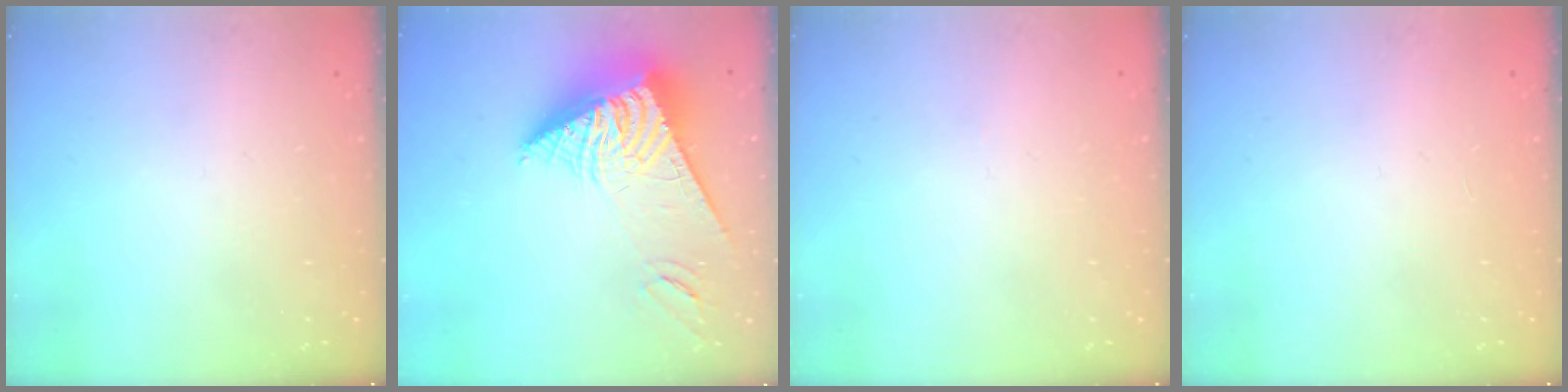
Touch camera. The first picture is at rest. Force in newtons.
{"total": 14.1, "press": 14.0, "slide": 1.4}
{"total": 0.0}
{"total": 0.0}